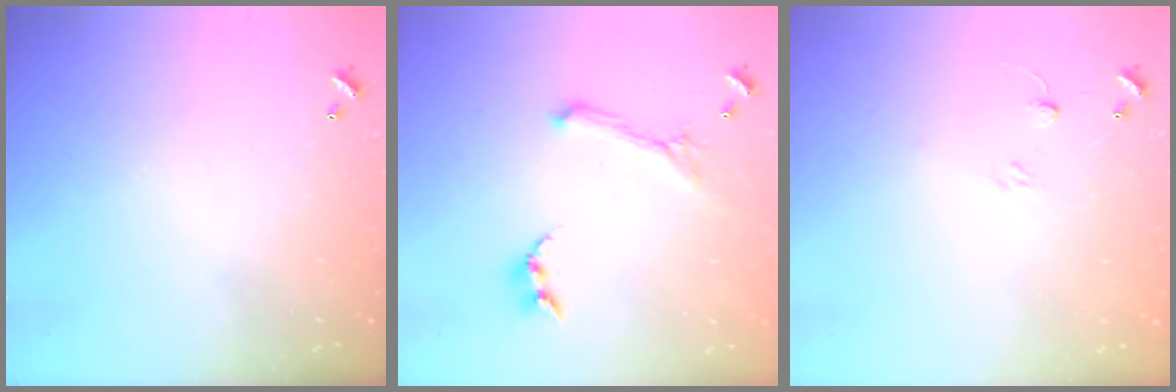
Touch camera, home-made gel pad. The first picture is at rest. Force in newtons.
{"total": 0.0}
{"total": 6.7, "press": 6.6, "slide": 0.6}